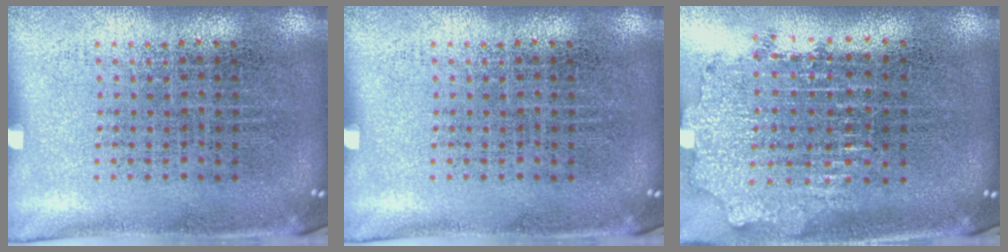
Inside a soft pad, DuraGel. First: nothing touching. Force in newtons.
{"total": 0.0}
{"total": 2.1, "press": 1.6, "slide": 1.2}